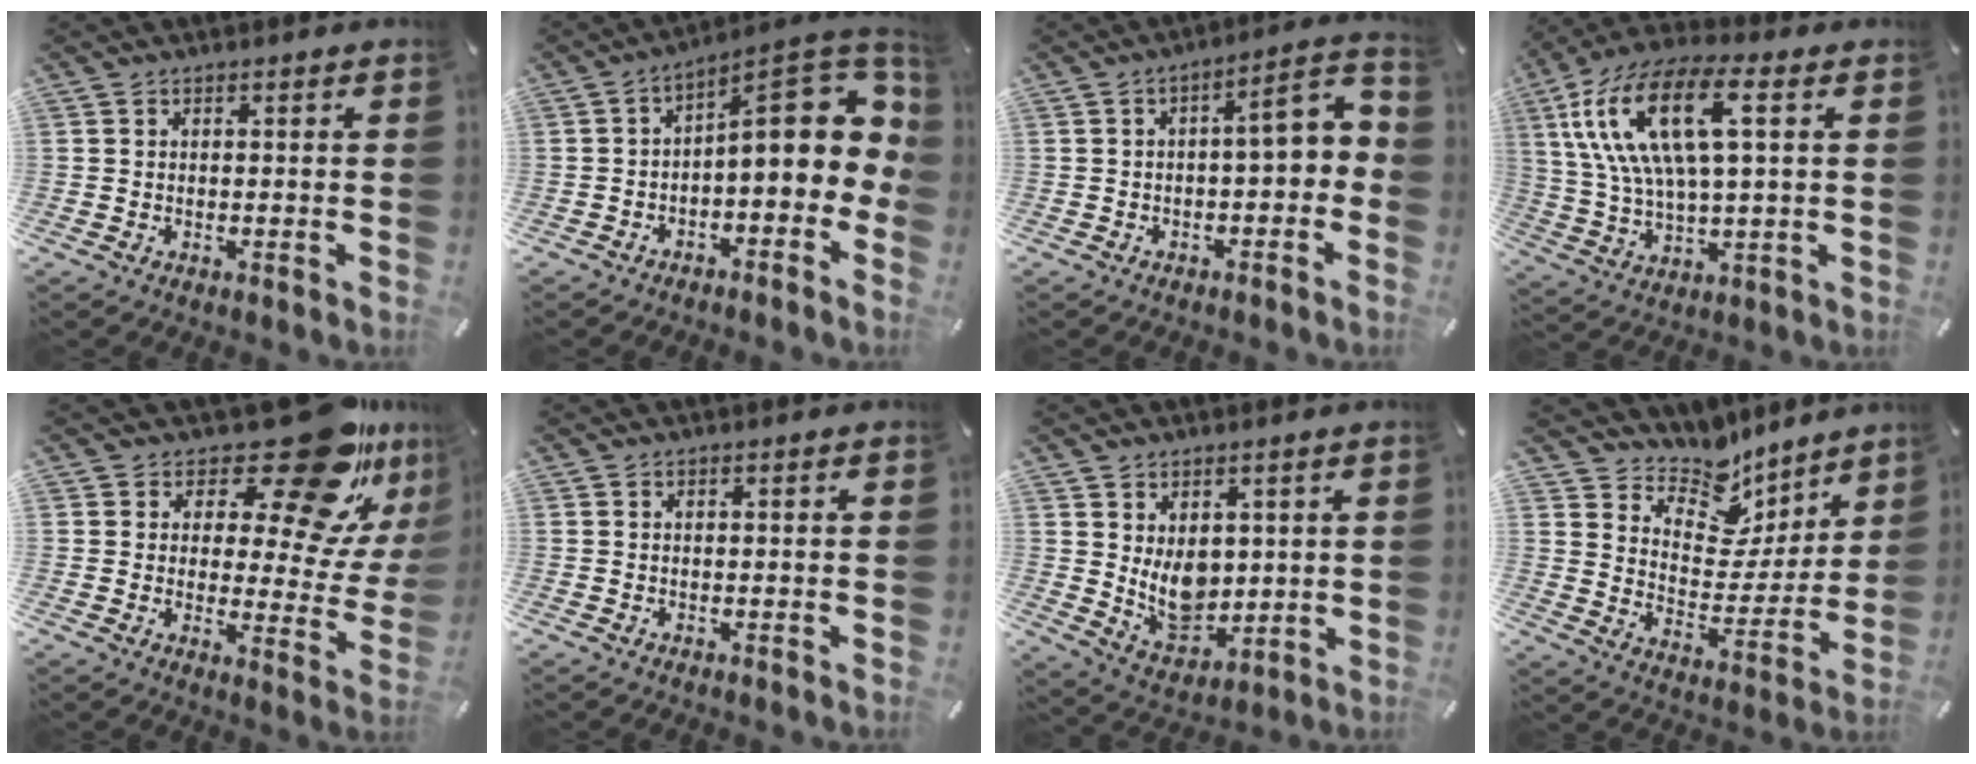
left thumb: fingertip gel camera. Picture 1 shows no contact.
{"total": 14.2, "force": [2.5, 6.4, 12.4], "torque": [-0.152, -0.036, 0.036]}
{"total": 6.8, "force": [-0.5, 2.7, 6.2], "torque": [-0.090, -0.012, -0.018]}
{"total": 17.7, "force": [6.3, 6.8, 15.1], "torque": [-0.329, 0.001, 0.102]}
{"total": 20.3, "force": [14.1, 7.0, 12.8], "torque": [-0.166, -0.118, 0.227]}
{"total": 0.0}
{"total": 9.1, "force": [2.1, 7.0, 5.5], "torque": [-0.087, -0.022, 0.041]}
{"total": 11.8, "force": [9.7, 6.7, 1.3], "torque": [-0.022, -0.111, 0.178]}